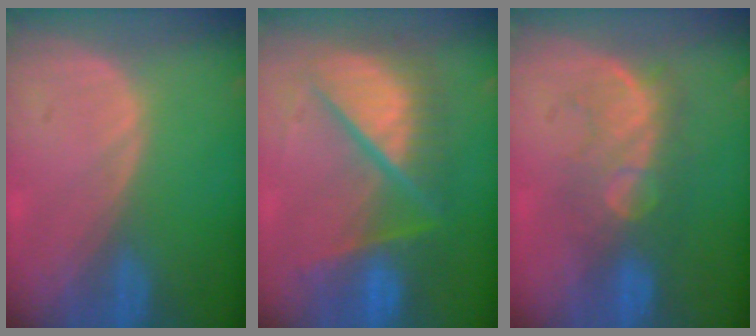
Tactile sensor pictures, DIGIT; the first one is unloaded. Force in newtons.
{"total": 10.8, "press": 10.7, "slide": 1.3}
{"total": 8.0, "press": 7.8, "slide": 1.7}